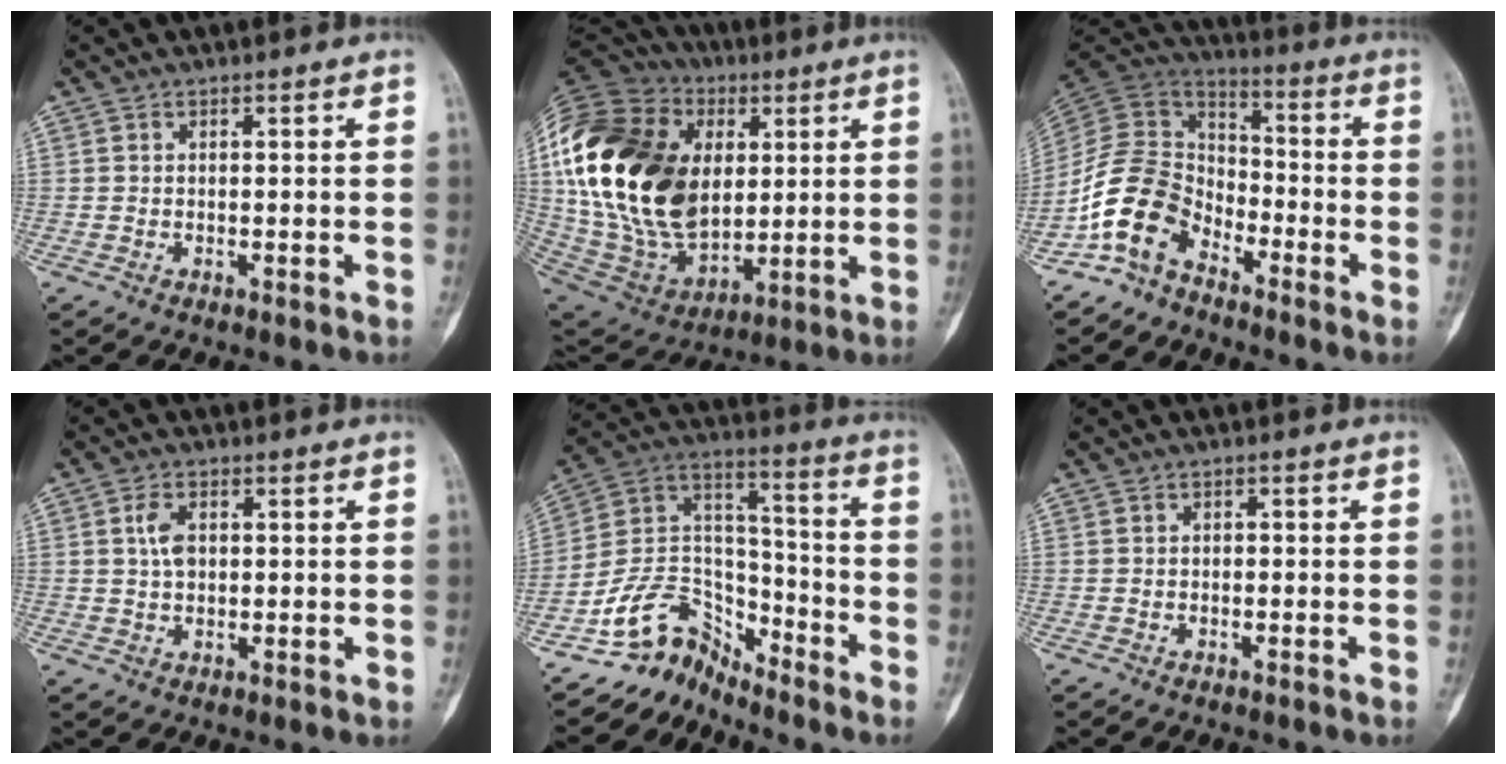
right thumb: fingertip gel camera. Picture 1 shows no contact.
{"total": 33.1, "force": [5.0, 22.1, 24.2], "torque": [-0.485, -0.001, 0.103]}
{"total": 12.1, "force": [-7.6, 7.9, 5.3], "torque": [-0.088, 0.077, -0.165]}
{"total": 3.8, "force": [0.9, 2.5, 2.7], "torque": [-0.045, 0.001, 0.015]}
{"total": 11.0, "force": [-9.4, 5.7, 1.2], "torque": [0.001, 0.121, -0.187]}
{"total": 0.6, "force": [-0.1, 0.5, 0.3], "torque": [-0.001, 0.003, -0.005]}